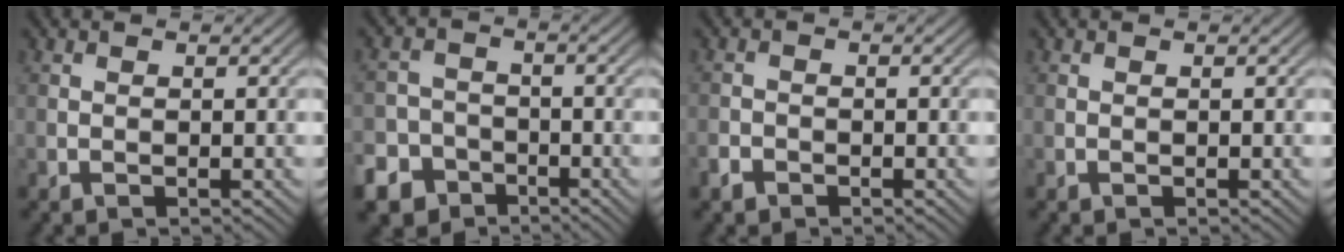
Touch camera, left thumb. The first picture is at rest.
{"total": 7.9, "force": [-5.1, 5.9, 1.4], "torque": [-0.033, -0.021, -0.106]}
{"total": 1.7, "force": [-1.2, 1.1, 0.5], "torque": [-0.010, -0.002, -0.029]}
{"total": 0.0}